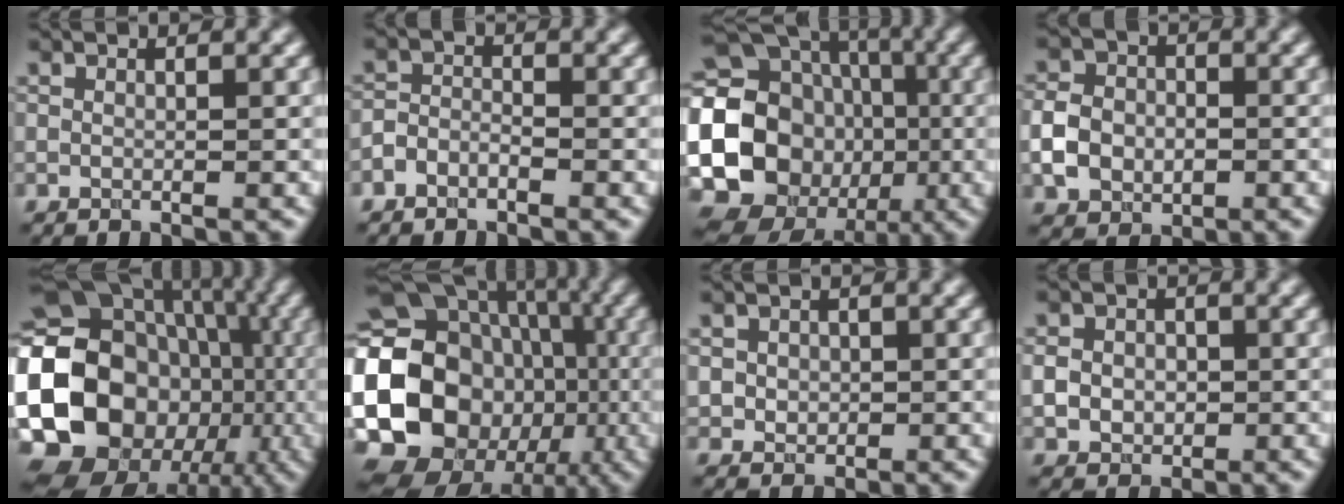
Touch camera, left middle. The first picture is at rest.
{"total": 1.6, "force": [-1.2, 0.9, 0.6], "torque": [-0.011, 0.006, -0.028]}
{"total": 20.2, "force": [-2.3, 18.3, 8.3], "torque": [-0.191, -0.001, -0.083]}
{"total": 4.1, "force": [-1.1, 3.2, 2.2], "torque": [-0.045, 0.002, -0.025]}
{"total": 19.1, "force": [-3.1, 16.1, 9.9], "torque": [-0.180, -0.005, -0.067]}
{"total": 20.8, "force": [-3.8, 17.9, 10.0], "torque": [-0.180, -0.009, -0.099]}
{"total": 1.9, "force": [0.3, 1.7, 0.7], "torque": [-0.015, -0.002, 0.013]}
{"total": 3.2, "force": [-0.2, 2.7, 1.7], "torque": [-0.036, -0.005, -0.002]}